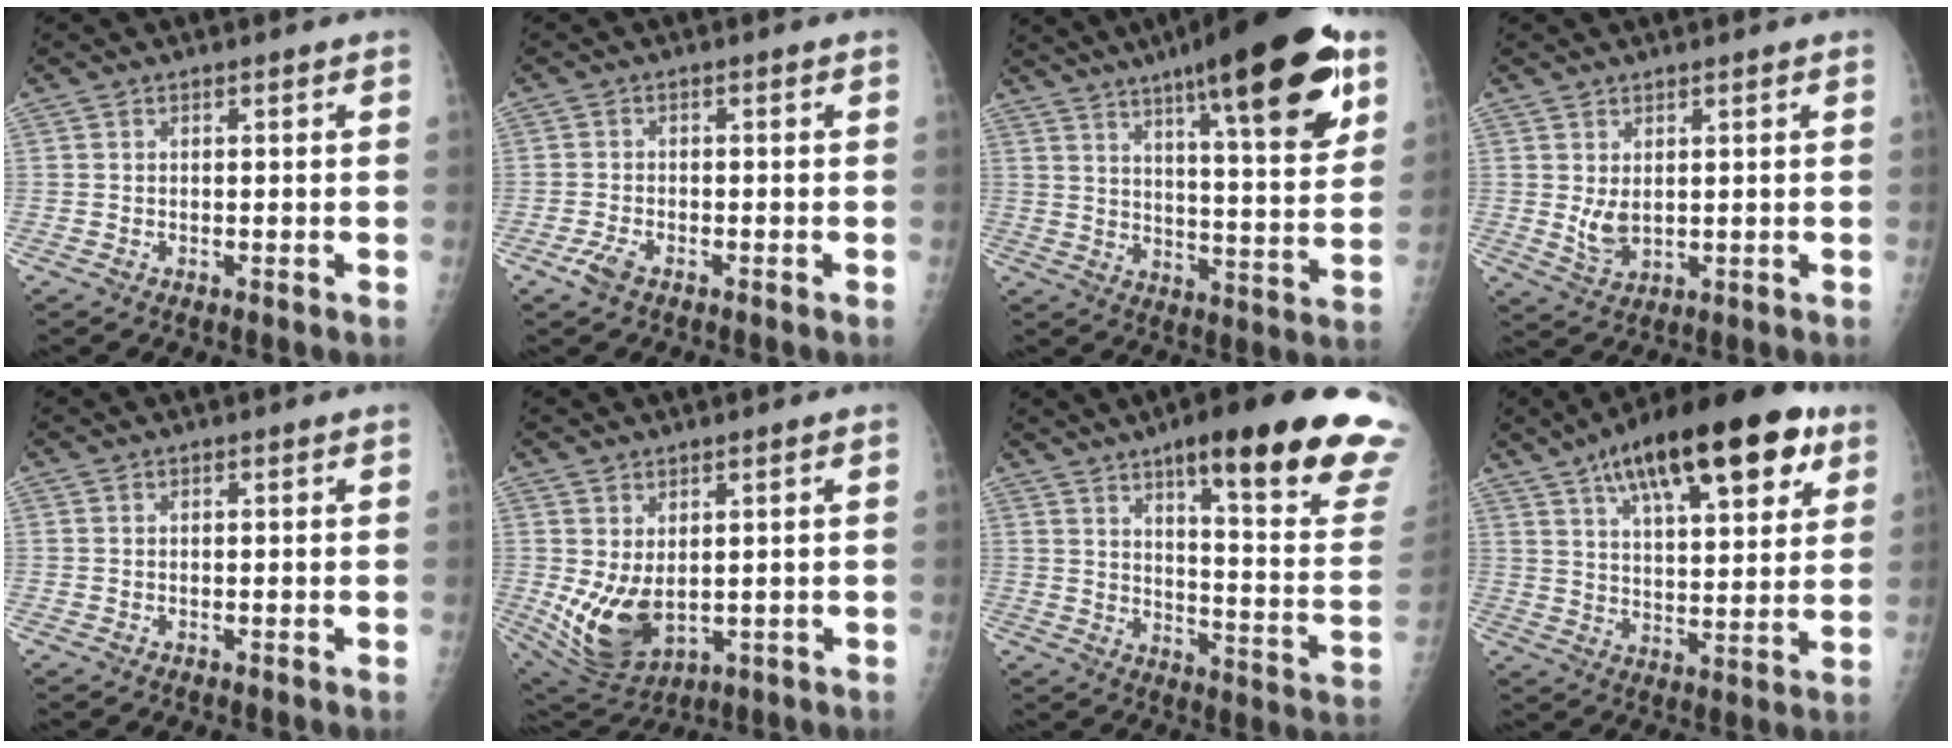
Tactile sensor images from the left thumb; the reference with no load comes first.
{"total": 2.9, "force": [-1.8, 1.3, 1.8], "torque": [-0.045, 0.005, -0.035]}
{"total": 24.6, "force": [13.6, 5.4, 19.8], "torque": [-0.272, -0.041, 0.200]}
{"total": 4.2, "force": [0.8, 2.3, 3.4], "torque": [-0.054, -0.012, 0.025]}
{"total": 0.0}
{"total": 10.1, "force": [0.1, 6.1, 8.1], "torque": [-0.138, -0.018, 0.028]}
{"total": 26.2, "force": [16.7, 4.4, 19.8], "torque": [-0.227, -0.065, 0.224]}
{"total": 22.9, "force": [12.0, 8.5, 17.6], "torque": [-0.248, -0.015, 0.185]}